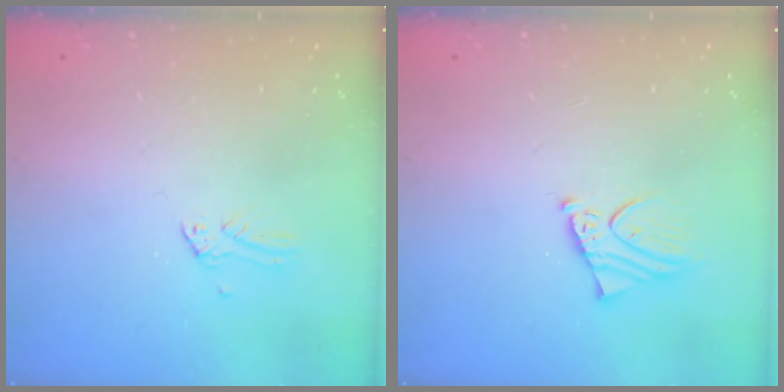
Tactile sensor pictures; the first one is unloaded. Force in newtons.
{"total": 2.9, "press": 2.8, "slide": 0.3}